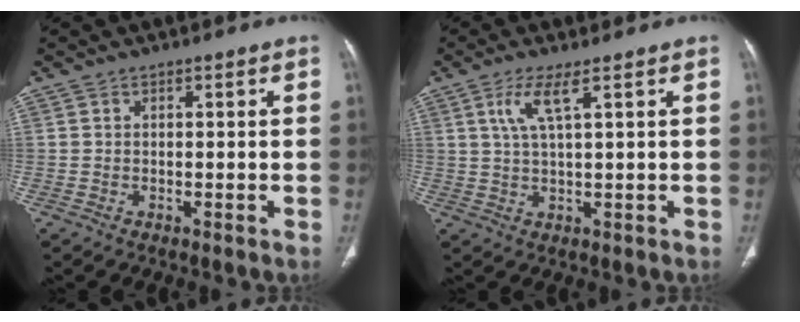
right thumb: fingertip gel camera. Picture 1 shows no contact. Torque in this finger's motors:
{"motor_torque": [-0.44, 0.27, 0.80, 0.45, 0.09]}